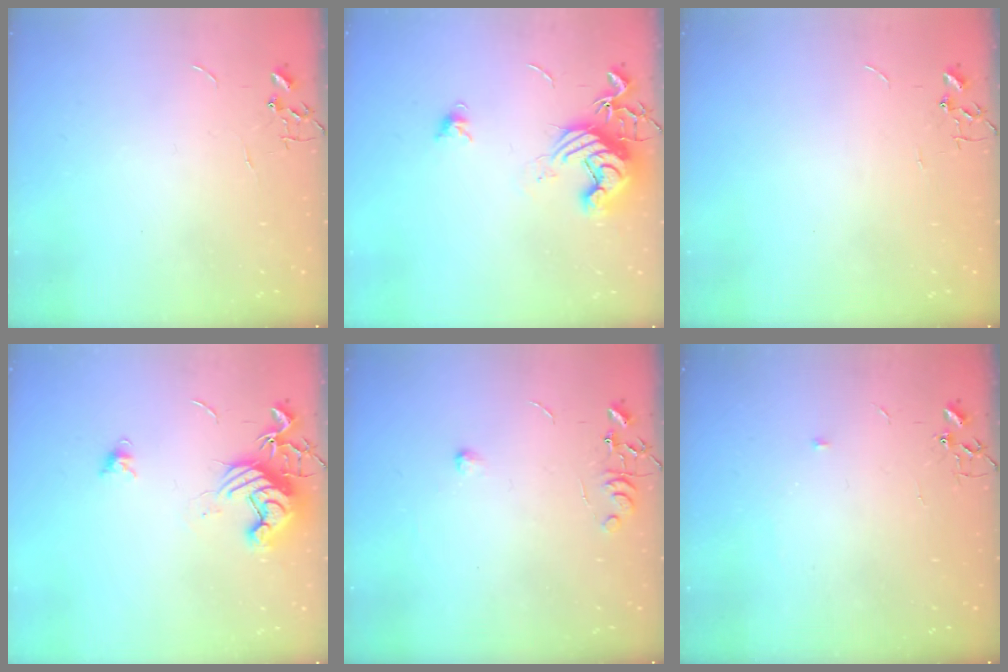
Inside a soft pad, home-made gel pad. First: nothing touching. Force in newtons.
{"total": 13.5, "press": 13.5, "slide": 1.1}
{"total": 0.0}
{"total": 12.0, "press": 12.0, "slide": 0.7}
{"total": 6.9, "press": 6.8, "slide": 0.9}
{"total": 5.7, "press": 5.7, "slide": 0.8}